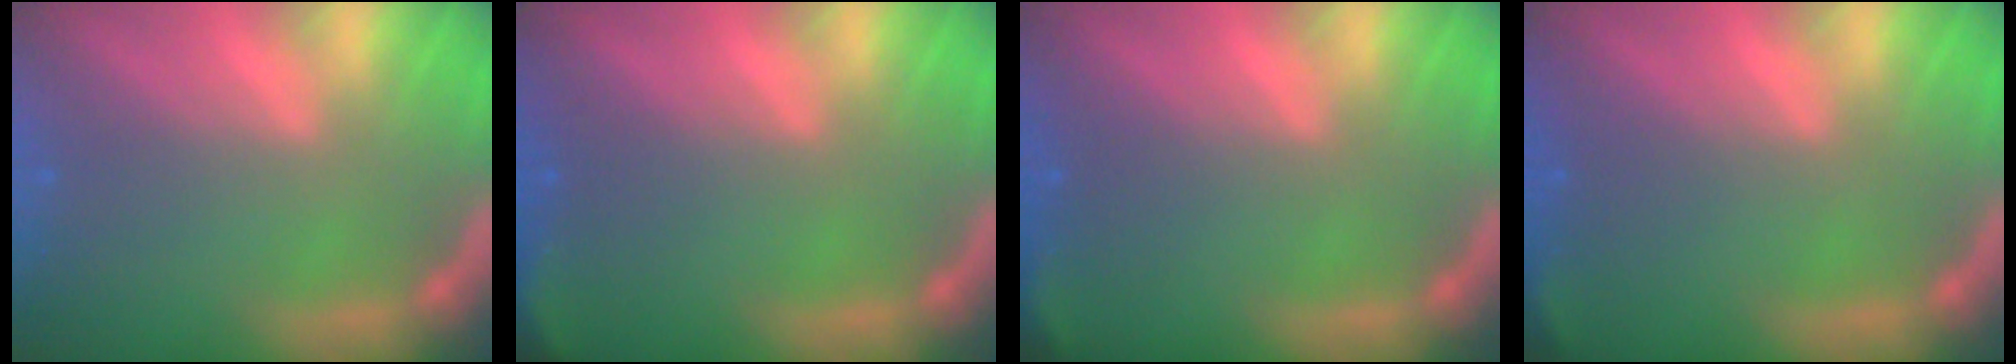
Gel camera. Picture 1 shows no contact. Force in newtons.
{"total": 2.9}
{"total": 1.9}
{"total": 1.4}